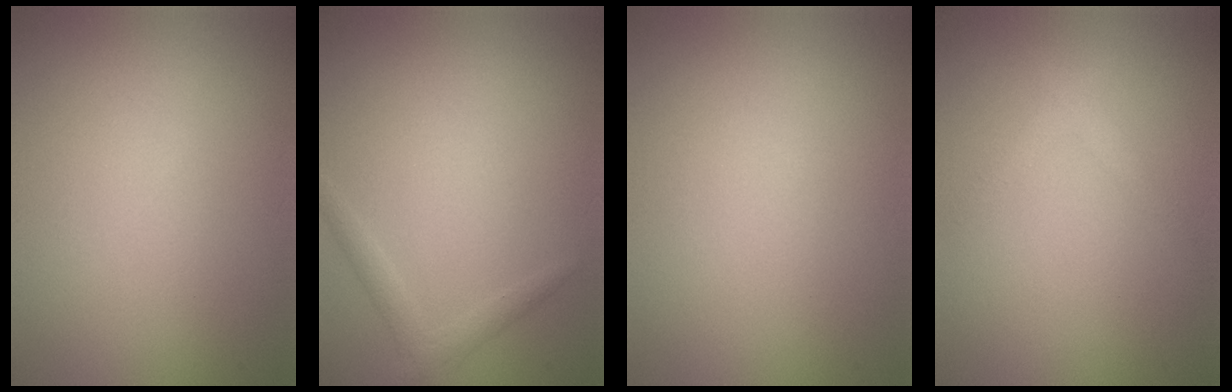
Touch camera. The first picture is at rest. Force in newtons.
{"total": 1.4, "press": 1.4, "slide": 0.1}
{"total": 0.0}
{"total": 1.5, "press": 1.5, "slide": 0.1}